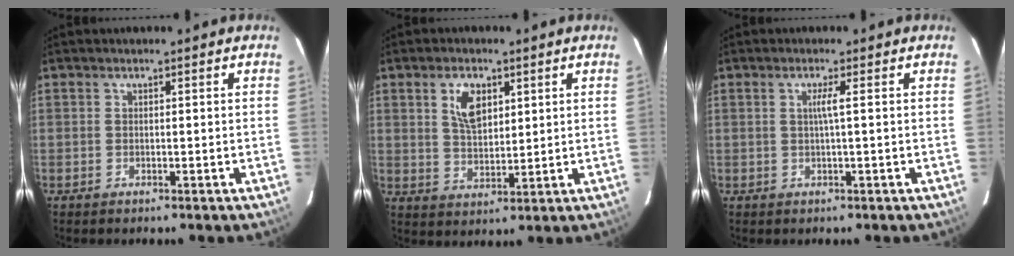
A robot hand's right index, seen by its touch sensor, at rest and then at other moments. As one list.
[{"total": 6.6, "force": [2.8, 3.6, 4.8], "torque": [-0.087, 0.007, 0.055]}, {"total": 1.7, "force": [0.2, -0.6, 1.6], "torque": [-0.029, -0.003, 0.002]}]